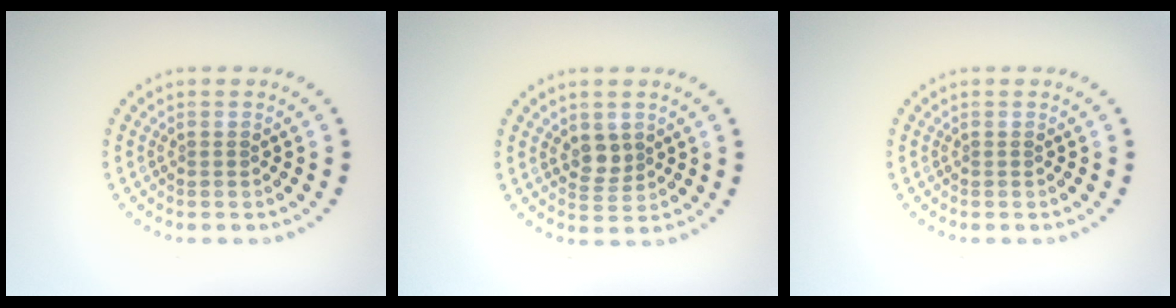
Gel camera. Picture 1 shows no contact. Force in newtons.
{"total": 2.0, "press": 1.8, "slide": 0.9}
{"total": 0.0}